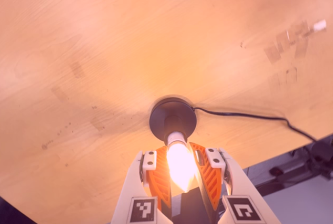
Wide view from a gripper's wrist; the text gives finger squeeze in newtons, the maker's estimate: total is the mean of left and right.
{"total": 14.4, "left": 13.4, "right": 15.3}